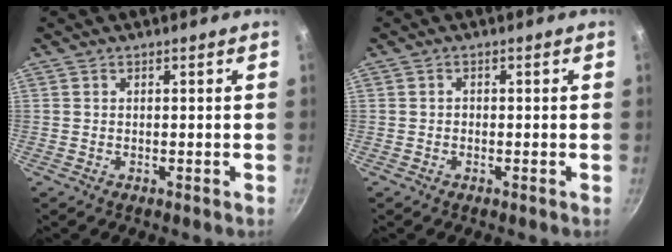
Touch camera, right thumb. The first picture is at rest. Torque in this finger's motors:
{"motor_torque": [-0.22, 0.07, 0.02, 0.05, -0.08]}